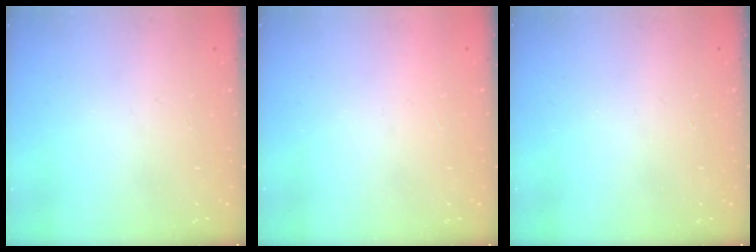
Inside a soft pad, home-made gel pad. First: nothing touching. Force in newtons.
{"total": 1.6, "press": 1.6, "slide": 0.1}
{"total": 0.0}